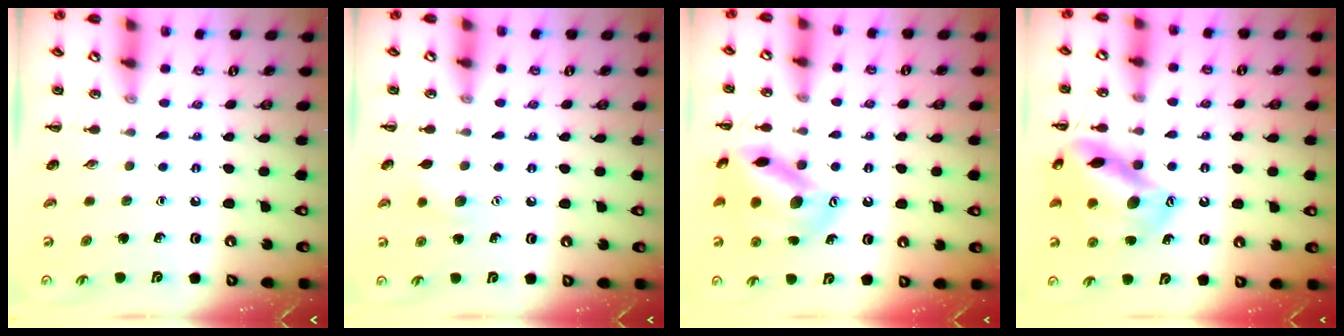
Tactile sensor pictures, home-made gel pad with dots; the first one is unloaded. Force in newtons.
{"total": 6.5, "press": 6.3, "slide": 1.6}
{"total": 15.6, "press": 15.6, "slide": 0.7}
{"total": 16.5, "press": 16.3, "slide": 2.3}